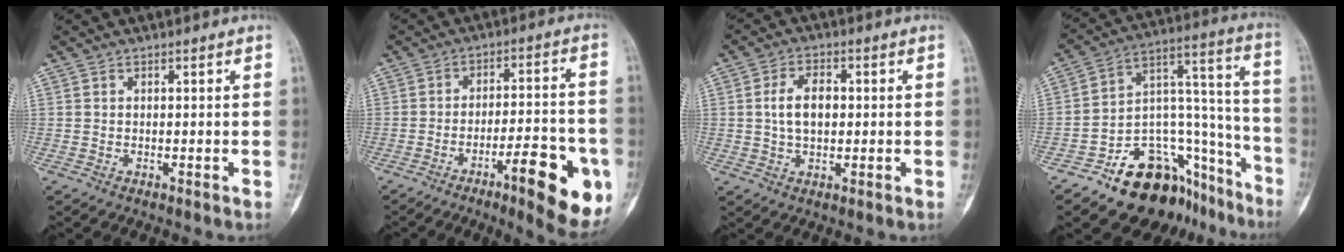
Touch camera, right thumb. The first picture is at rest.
{"total": 15.6, "force": [-6.7, 4.0, 13.5], "torque": [-0.172, 0.022, -0.089]}
{"total": 6.6, "force": [0.6, 4.0, 5.2], "torque": [-0.088, 0.009, 0.009]}
{"total": 22.5, "force": [-14.5, 12.2, 12.2], "torque": [-0.122, 0.136, -0.223]}